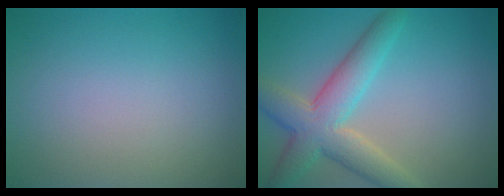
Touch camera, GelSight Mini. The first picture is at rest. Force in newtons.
{"total": 6.2, "press": 6.2, "slide": 0.4}